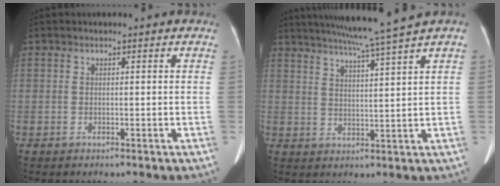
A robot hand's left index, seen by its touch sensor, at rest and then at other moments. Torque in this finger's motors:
{"motor_torque": [0.84, -1.30, 0.14, 0.10]}